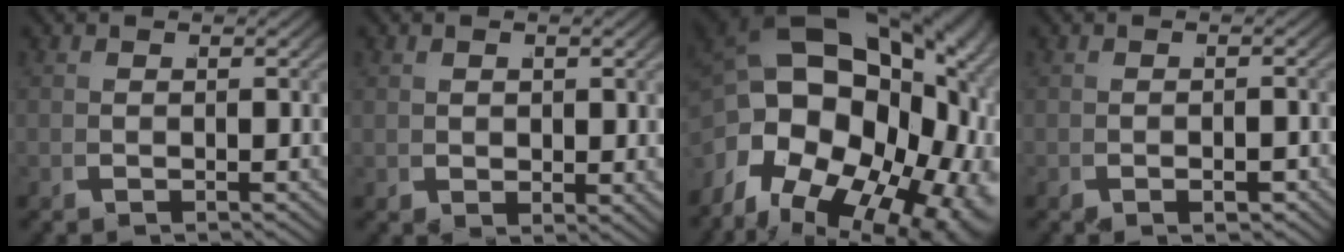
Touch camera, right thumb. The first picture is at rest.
{"total": 2.1, "force": [0.6, 1.3, 1.5], "torque": [-0.029, -0.004, 0.020]}
{"total": 22.4, "force": [-0.2, 15.1, 16.5], "torque": [-0.314, -0.055, 0.025]}
{"total": 1.0, "force": [-0.7, 0.4, 0.5], "torque": [-0.002, 0.003, -0.015]}